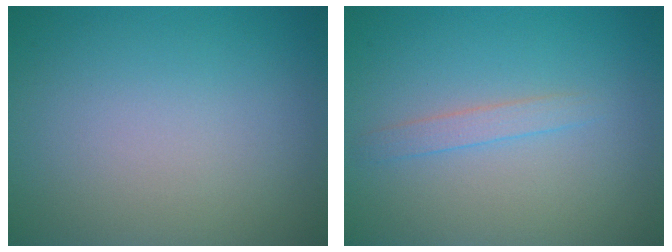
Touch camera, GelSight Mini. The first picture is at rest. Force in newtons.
{"total": 1.3, "press": 1.3, "slide": 0.1}